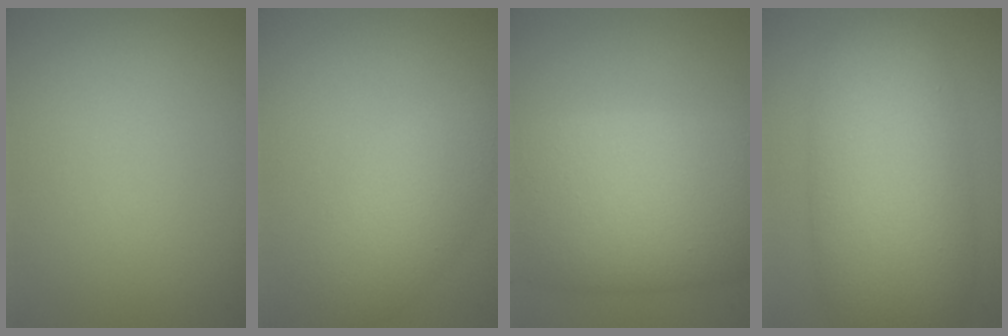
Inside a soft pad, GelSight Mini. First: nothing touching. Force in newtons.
{"total": 4.2, "press": 4.2, "slide": 0.0}
{"total": 11.9, "press": 11.9, "slide": 0.6}
{"total": 10.9, "press": 10.9, "slide": 0.1}